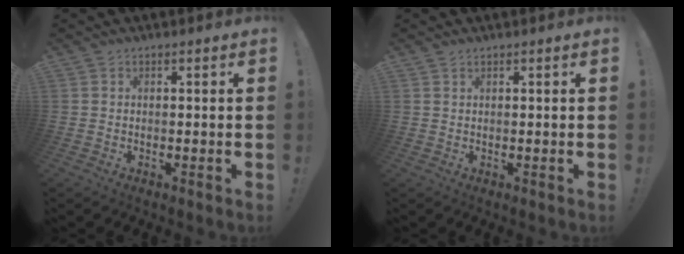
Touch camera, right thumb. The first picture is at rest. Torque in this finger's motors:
{"motor_torque": [0.23, 0.04, 0.07, 0.14, 0.02]}